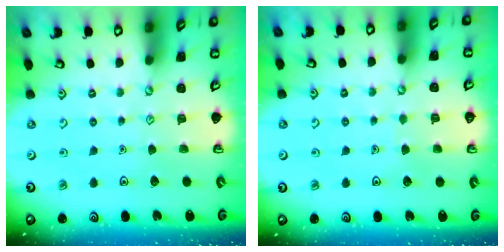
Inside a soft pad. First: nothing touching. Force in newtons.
{"total": 2.4, "press": 2.4, "slide": 0.2}